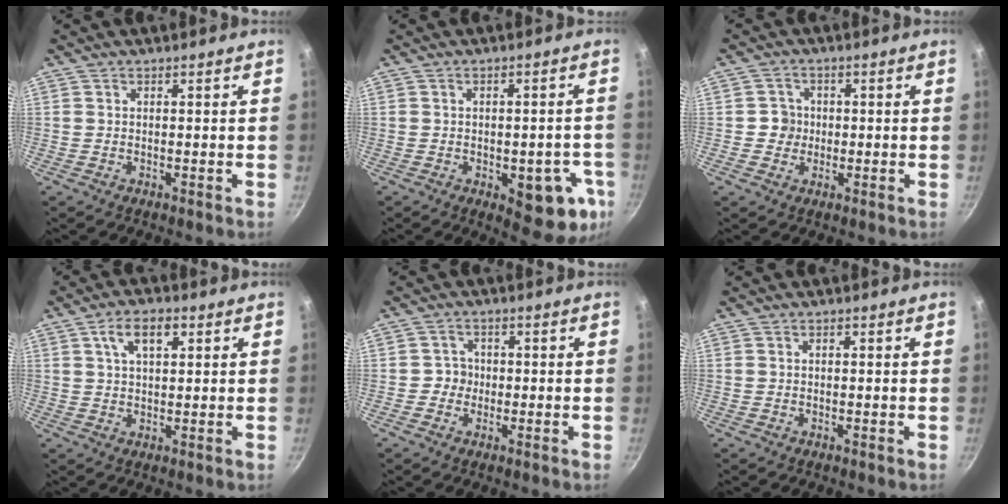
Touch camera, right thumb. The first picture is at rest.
{"total": 12.5, "force": [-4.0, 5.8, 10.3], "torque": [-0.072, 0.010, -0.043]}
{"total": 3.6, "force": [-0.1, 3.6, 0.8], "torque": [0.014, 0.007, -0.008]}
{"total": 6.7, "force": [2.6, 3.5, 5.1], "torque": [-0.074, 0.005, 0.043]}
{"total": 2.9, "force": [-0.5, 2.8, 0.6], "torque": [0.015, 0.008, -0.013]}
{"total": 0.5, "force": [0.2, 0.3, 0.4], "torque": [-0.008, 0.003, 0.004]}